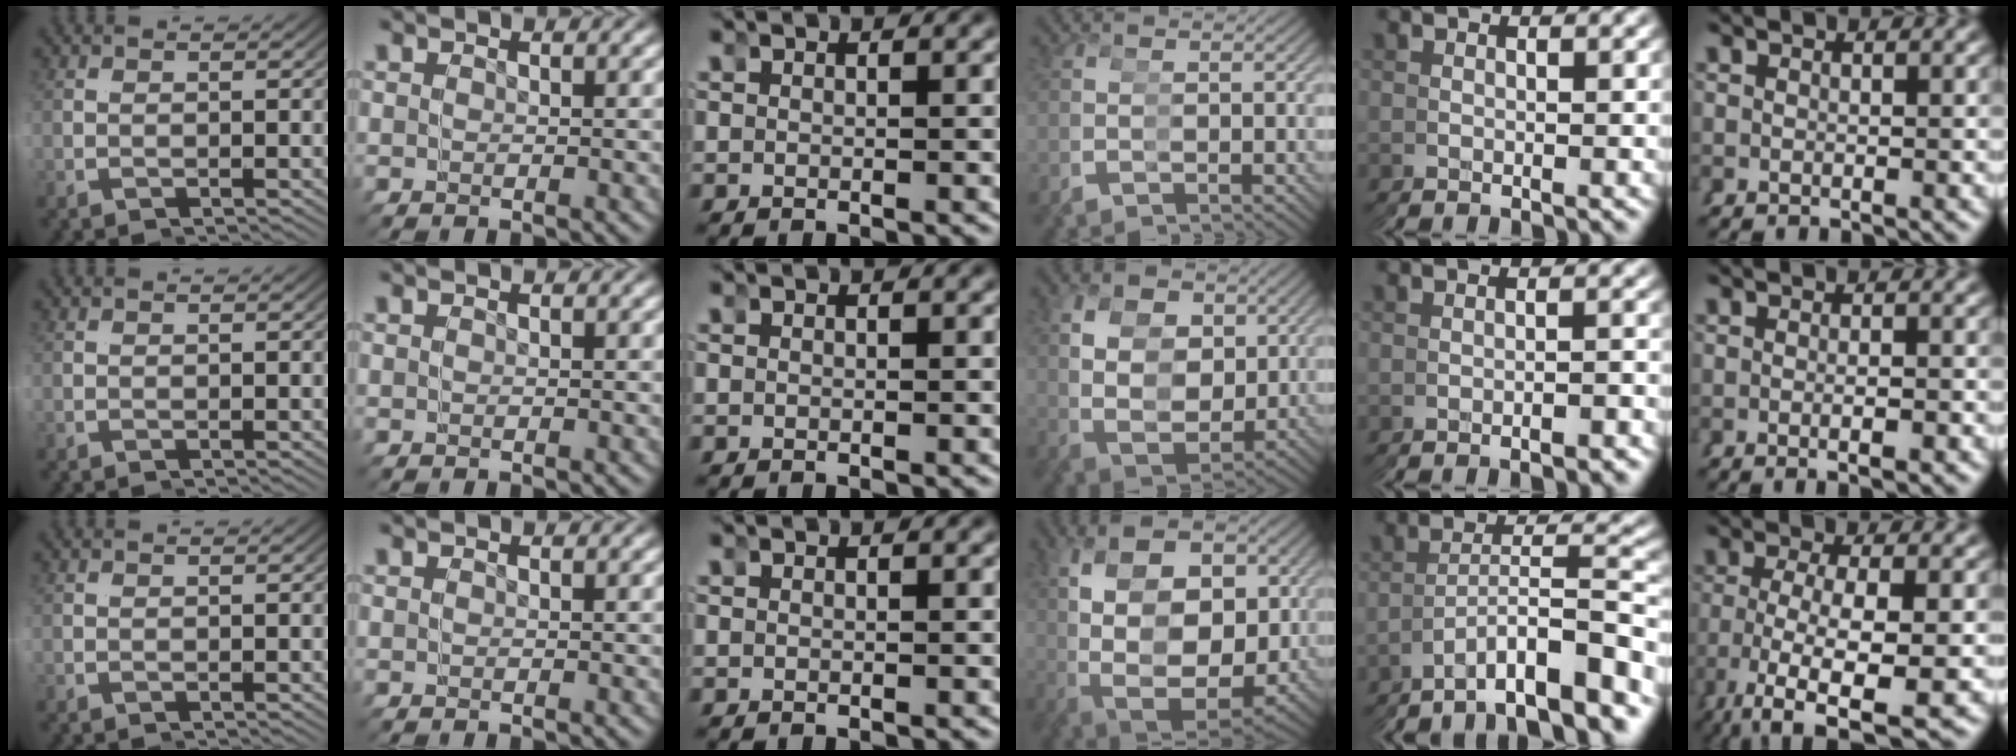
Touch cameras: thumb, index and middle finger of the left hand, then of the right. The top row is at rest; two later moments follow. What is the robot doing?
{"motion": "grasp_and_lifting", "object": "bandage"}